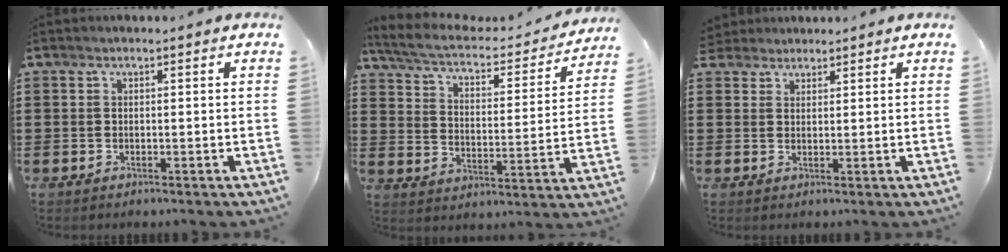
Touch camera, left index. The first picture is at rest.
{"total": 4.7, "force": [4.0, 0.8, 2.2], "torque": [-0.065, -0.032, 0.063]}
{"total": 2.1, "force": [1.9, 1.0, -0.2], "torque": [-0.004, 0.005, 0.038]}